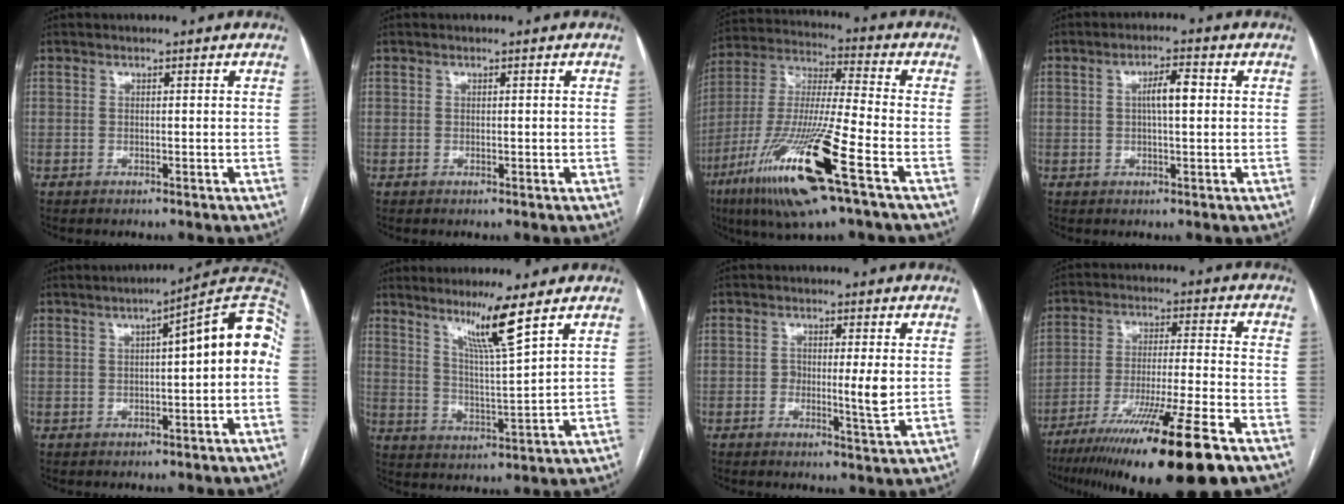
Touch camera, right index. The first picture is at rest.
{"total": 0.8, "force": [-0.1, 0.3, 0.7], "torque": [-0.013, -0.001, 0.001]}
{"total": 20.3, "force": [-9.4, 1.1, 17.9], "torque": [-0.380, -0.043, -0.178]}
{"total": 4.1, "force": [0.6, 0.8, 4.0], "torque": [-0.071, 0.010, 0.007]}
{"total": 10.4, "force": [0.9, 1.6, 10.2], "torque": [-0.131, 0.040, 0.005]}
{"total": 8.0, "force": [5.3, -1.5, 5.8], "torque": [-0.103, -0.020, 0.099]}
{"total": 4.3, "force": [-0.2, 0.7, 4.2], "torque": [-0.066, -0.004, -0.005]}
{"total": 20.7, "force": [-13.9, 0.2, 15.3], "torque": [-0.222, -0.043, -0.231]}